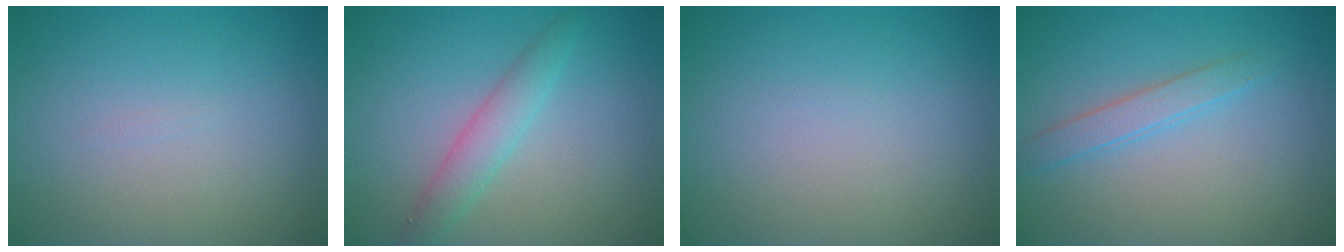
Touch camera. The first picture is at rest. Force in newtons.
{"total": 2.7, "press": 2.6, "slide": 0.1}
{"total": 0.0}
{"total": 1.9, "press": 1.9, "slide": 0.2}